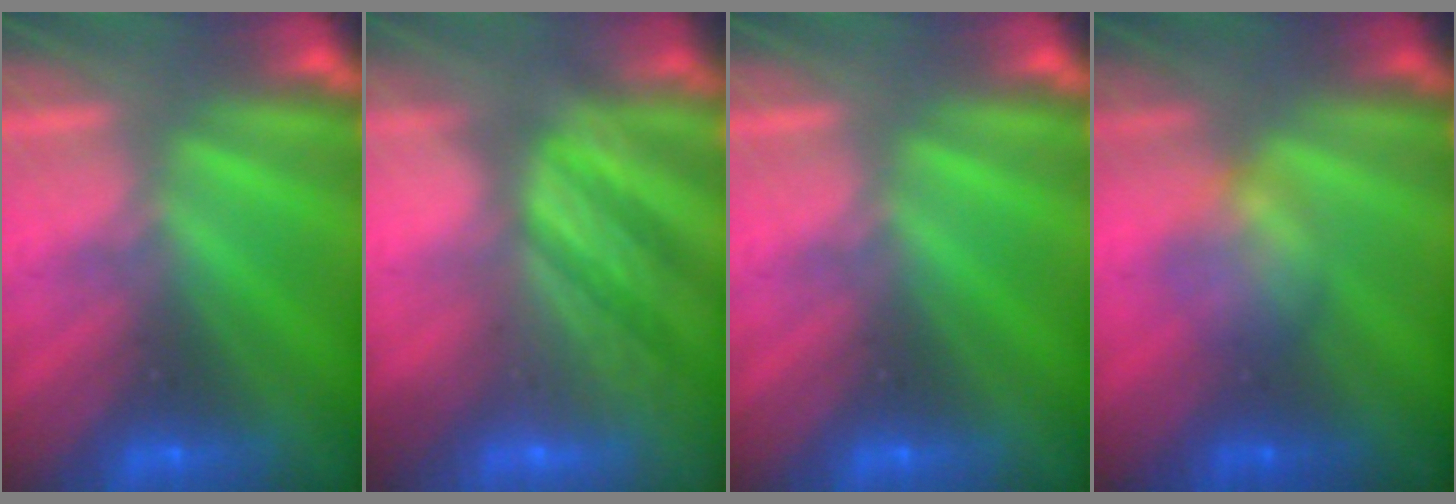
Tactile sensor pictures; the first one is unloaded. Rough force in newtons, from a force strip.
{"total": 8.0}
{"total": 0.0}
{"total": 2.4}